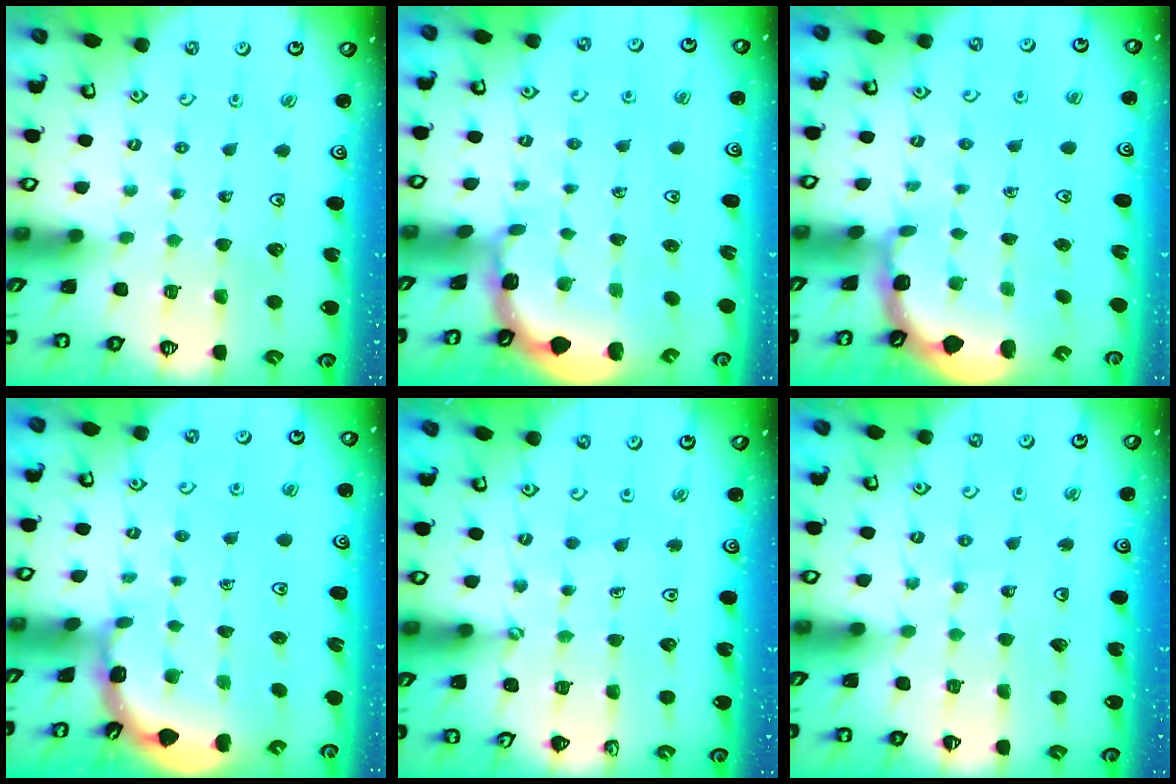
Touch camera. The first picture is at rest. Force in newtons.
{"total": 1.5, "press": 1.5, "slide": 0.1}
{"total": 1.8, "press": 1.7, "slide": 0.5}
{"total": 2.0, "press": 2.0, "slide": 0.4}
{"total": 0.7, "press": 0.7, "slide": 0.0}
{"total": 4.2, "press": 4.1, "slide": 0.5}